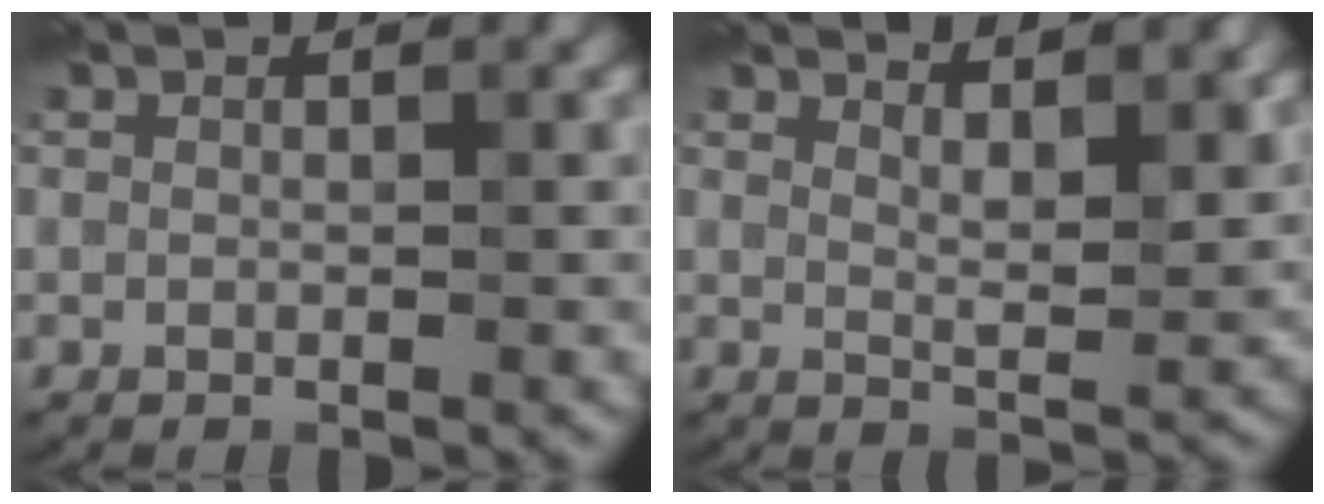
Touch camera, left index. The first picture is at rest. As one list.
[{"total": 3.4, "force": [2.6, 0.5, 2.1], "torque": [-0.038, -0.002, 0.046]}]